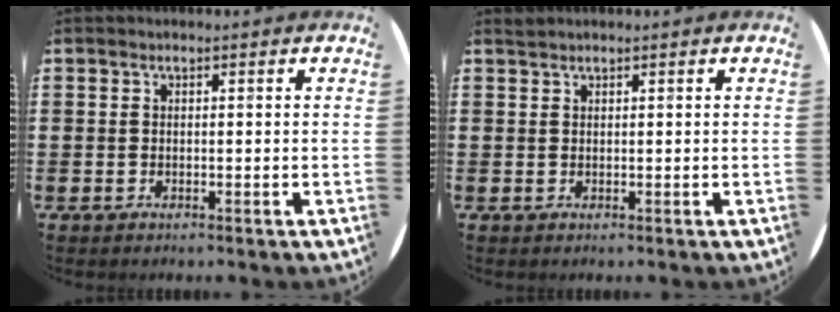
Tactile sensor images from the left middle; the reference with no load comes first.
{"total": 0.5, "force": [0.5, -0.1, 0.0], "torque": [-0.001, 0.000, 0.011]}